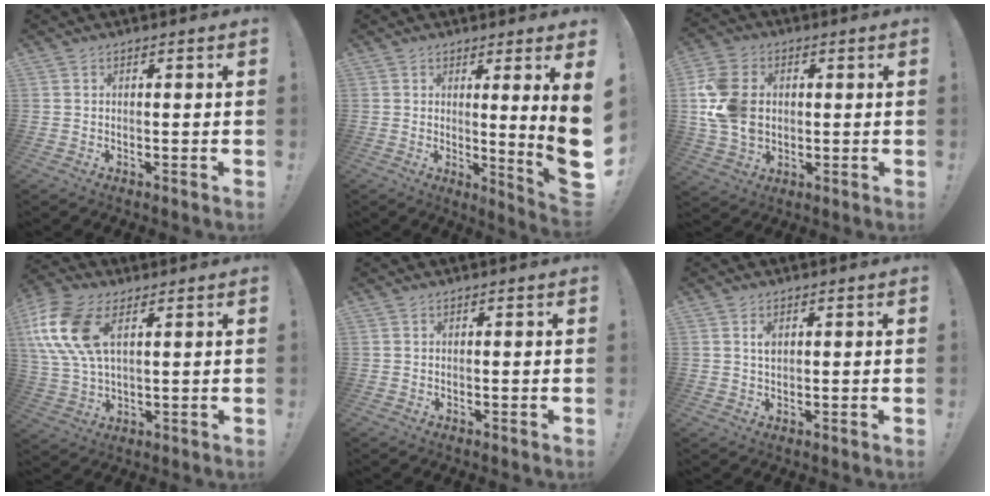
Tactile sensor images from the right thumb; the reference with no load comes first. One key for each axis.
{"total": 8.2, "fx": 1.3, "fy": -1.3, "fz": 8.0, "tx": -0.115, "ty": -0.030, "tz": 0.017}
{"total": 15.6, "fx": 1.2, "fy": 12.1, "fz": 9.7, "tx": -0.206, "ty": 0.000, "tz": 0.025}
{"total": 15.4, "fx": 5.8, "fy": 8.7, "fz": 11.3, "tx": -0.242, "ty": -0.010, "tz": 0.108}
{"total": 0.0}
{"total": 2.2, "fx": 0.9, "fy": 1.2, "fz": 1.6, "tx": -0.023, "ty": -0.003, "tz": 0.014}